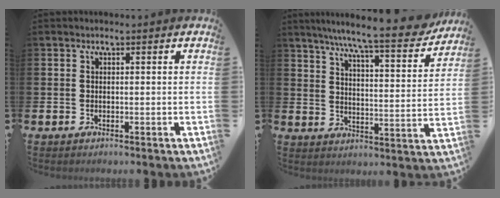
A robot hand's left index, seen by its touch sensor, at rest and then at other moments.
{"total": 9.0, "force": [7.9, 0.3, 4.2], "torque": [-0.082, -0.060, 0.129]}